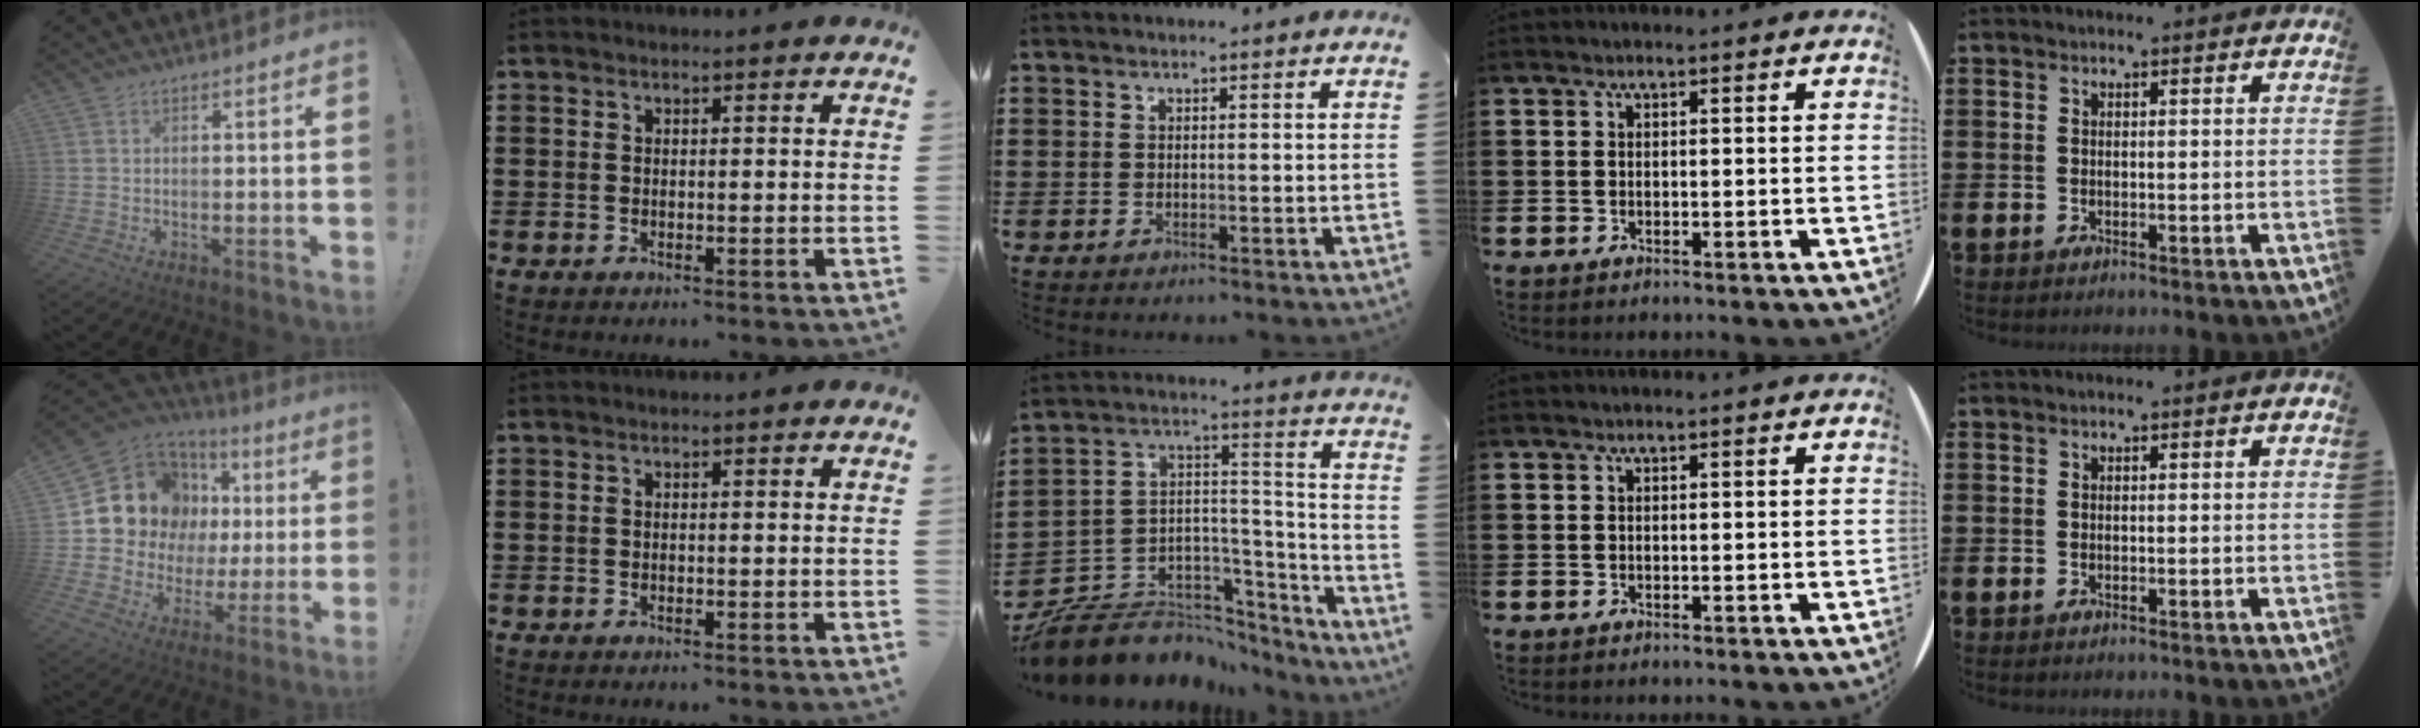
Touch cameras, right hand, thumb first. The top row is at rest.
{"thumb": {"total": 15.3, "force": [6.3, 12.1, 7.0], "torque": [-0.106, -0.045, 0.141]}, "middle": {"total": 6.2, "force": [-5.2, 3.4, -0.4], "torque": [-0.015, -0.013, -0.104]}}